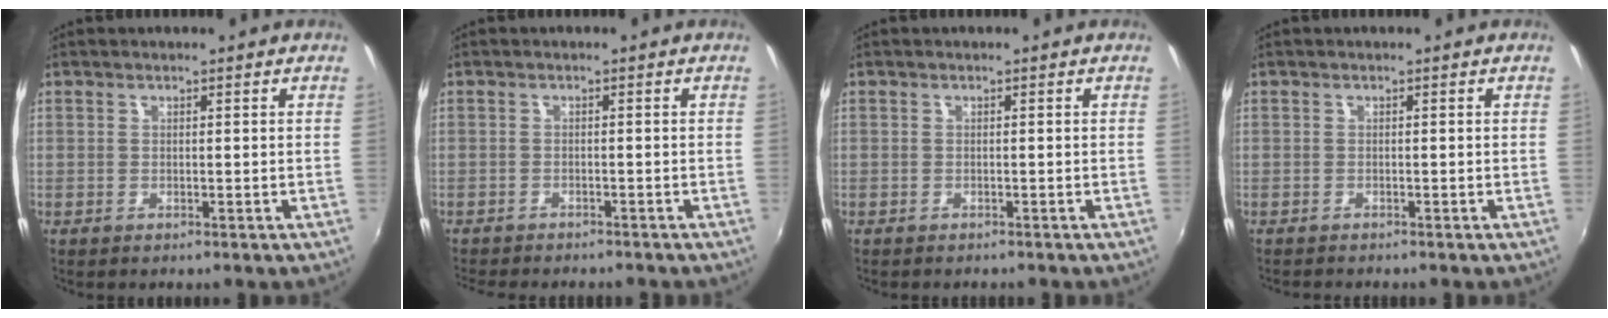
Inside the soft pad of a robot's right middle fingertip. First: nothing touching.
{"total": 5.7, "force": [-5.3, 1.1, 1.8], "torque": [-0.051, -0.019, -0.082]}
{"total": 1.0, "force": [-0.9, 0.3, 0.2], "torque": [-0.007, -0.004, -0.013]}
{"total": 1.2, "force": [-1.2, 0.1, 0.2], "torque": [-0.004, -0.010, -0.020]}